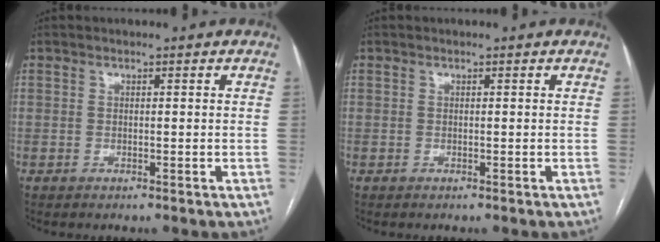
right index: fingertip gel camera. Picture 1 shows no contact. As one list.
[{"total": 0.0}]